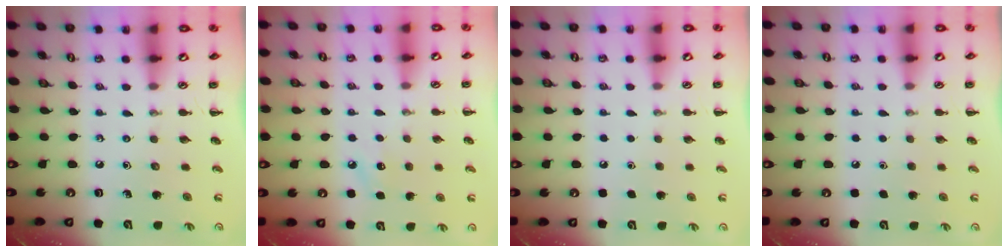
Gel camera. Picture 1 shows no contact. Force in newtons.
{"total": 6.4, "press": 6.2, "slide": 1.6}
{"total": 1.8, "press": 1.7, "slide": 0.1}
{"total": 1.6, "press": 1.6, "slide": 0.1}